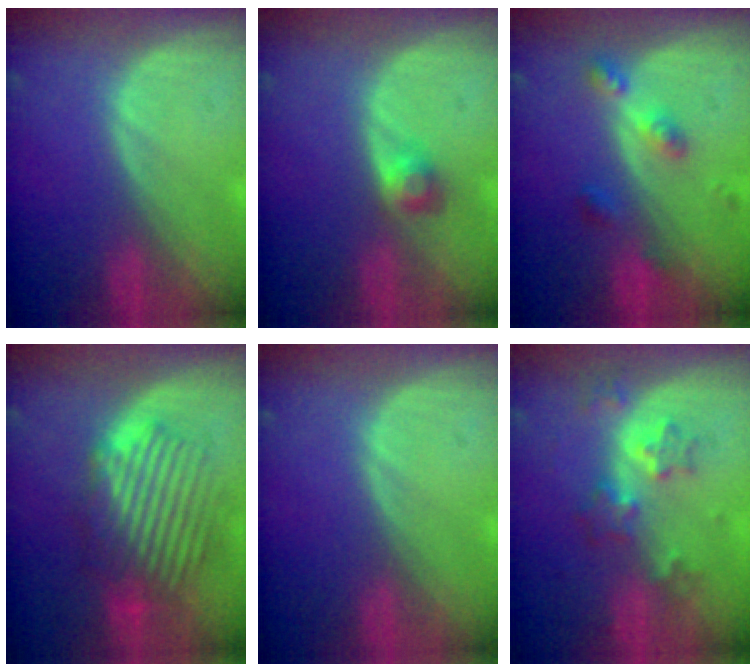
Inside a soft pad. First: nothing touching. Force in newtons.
{"total": 2.4, "press": 2.3, "slide": 0.9}
{"total": 4.8, "press": 4.3, "slide": 2.0}
{"total": 8.9, "press": 8.6, "slide": 2.3}
{"total": 0.0}
{"total": 6.2, "press": 5.5, "slide": 3.0}